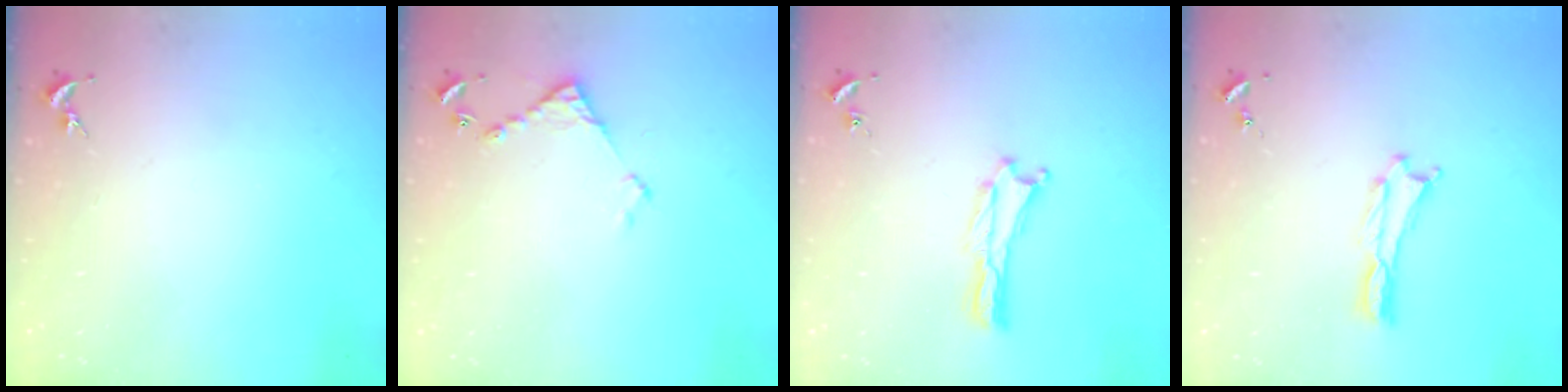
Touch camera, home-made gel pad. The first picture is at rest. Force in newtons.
{"total": 3.7, "press": 3.7, "slide": 0.3}
{"total": 0.0}
{"total": 0.0}